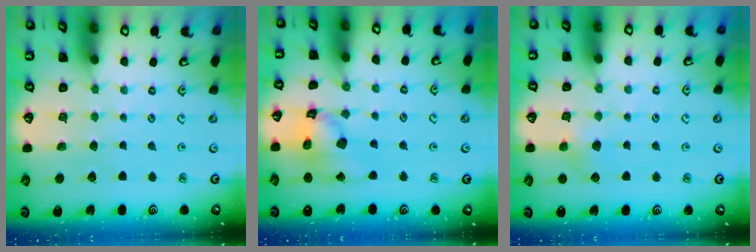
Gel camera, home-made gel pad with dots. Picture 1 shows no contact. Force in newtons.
{"total": 13.5, "press": 13.4, "slide": 1.8}
{"total": 4.6, "press": 4.6, "slide": 0.5}